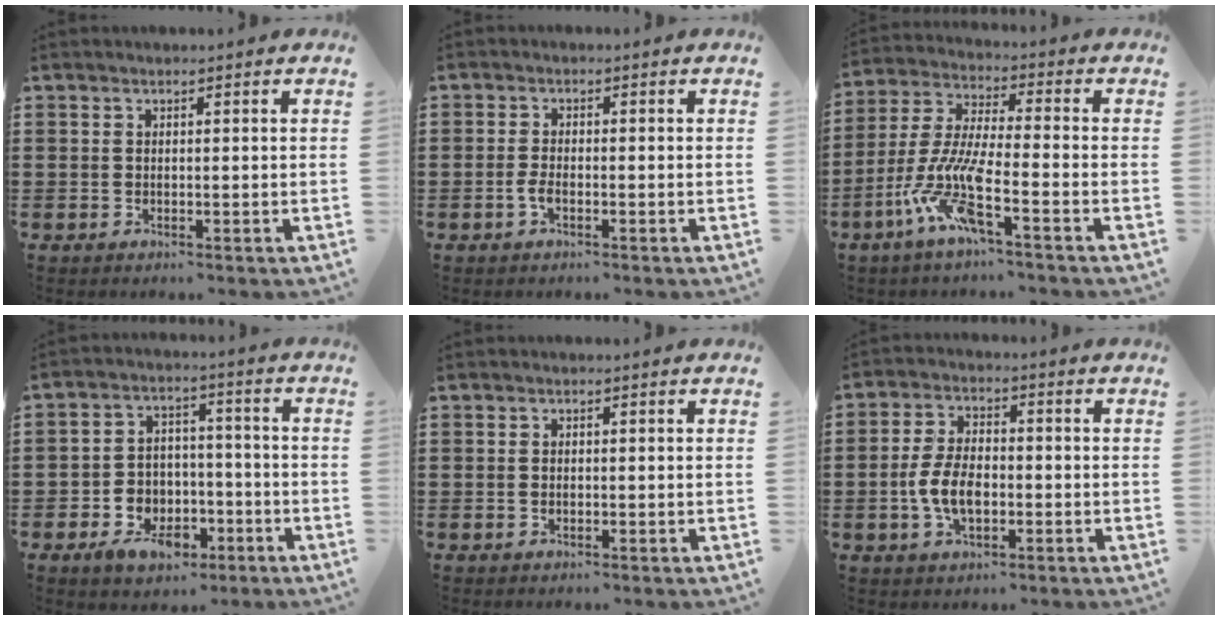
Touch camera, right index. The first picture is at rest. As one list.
[{"total": 1.9, "force": [-0.9, 0.8, 1.5], "torque": [-0.044, -0.005, -0.021]}, {"total": 9.8, "force": [-5.3, 1.6, 8.1], "torque": [-0.200, -0.020, -0.108]}, {"total": 6.4, "force": [-3.0, 5.0, 2.6], "torque": [-0.052, 0.016, -0.052]}, {"total": 0.6, "force": [-0.2, 0.4, 0.4], "torque": [-0.011, 0.000, -0.004]}, {"total": 6.7, "force": [-1.5, 3.7, 5.4], "torque": [-0.129, -0.001, -0.035]}]